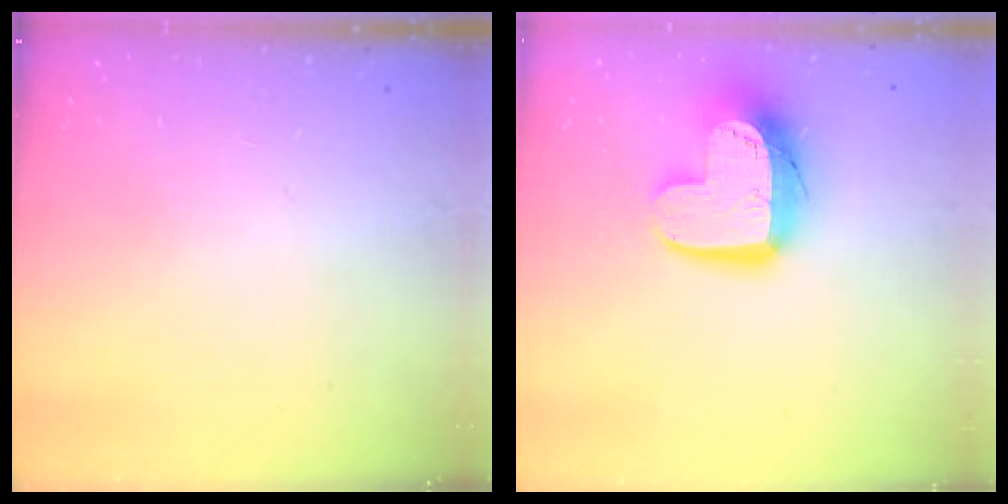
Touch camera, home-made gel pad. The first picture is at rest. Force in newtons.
{"total": 13.9, "press": 13.9, "slide": 1.0}